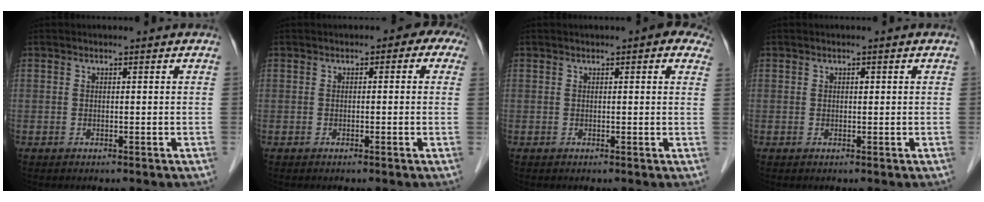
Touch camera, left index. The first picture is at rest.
{"total": 3.3, "force": [0.6, 2.0, 2.5], "torque": [-0.013, 0.025, -0.006]}
{"total": 3.5, "force": [2.2, 1.1, 2.6], "torque": [-0.020, 0.015, 0.017]}
{"total": 0.6, "force": [0.1, 0.4, 0.4], "torque": [-0.008, 0.000, 0.002]}